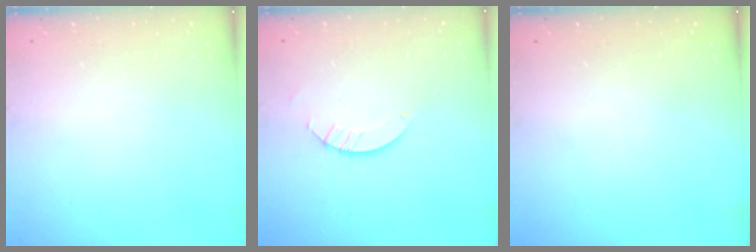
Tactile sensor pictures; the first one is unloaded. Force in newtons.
{"total": 3.2, "press": 3.2, "slide": 0.3}
{"total": 0.0}